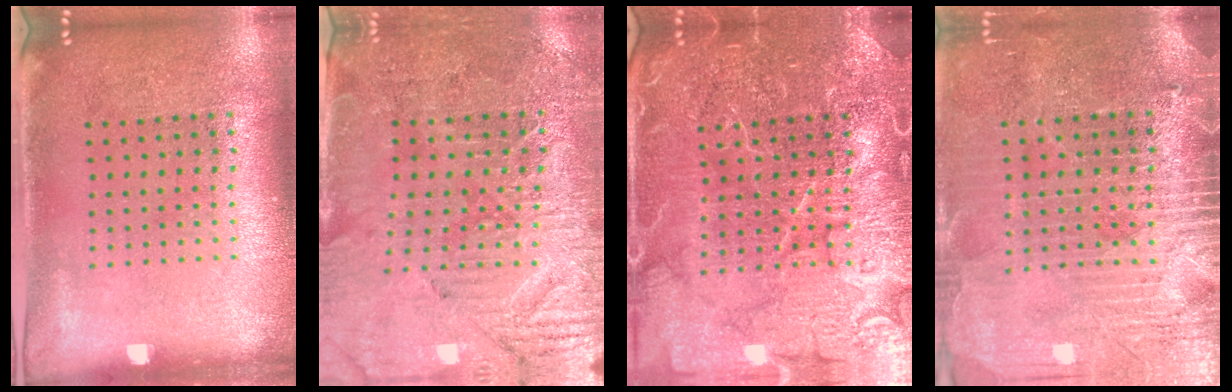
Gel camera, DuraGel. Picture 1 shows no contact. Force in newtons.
{"total": 3.4, "press": 3.4, "slide": 0.6}
{"total": 7.0, "press": 6.9, "slide": 0.9}
{"total": 3.7, "press": 3.5, "slide": 1.3}